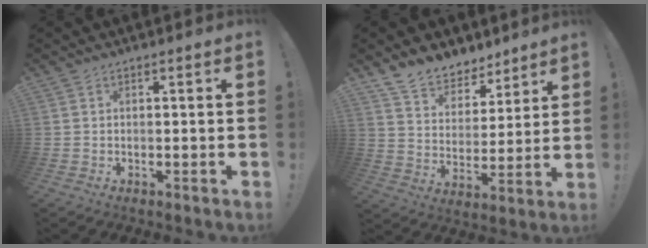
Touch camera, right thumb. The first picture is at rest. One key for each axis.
{"total": 11.4, "fx": 9.4, "fy": 5.9, "fz": 2.5, "tx": -0.057, "ty": -0.069, "tz": 0.182}